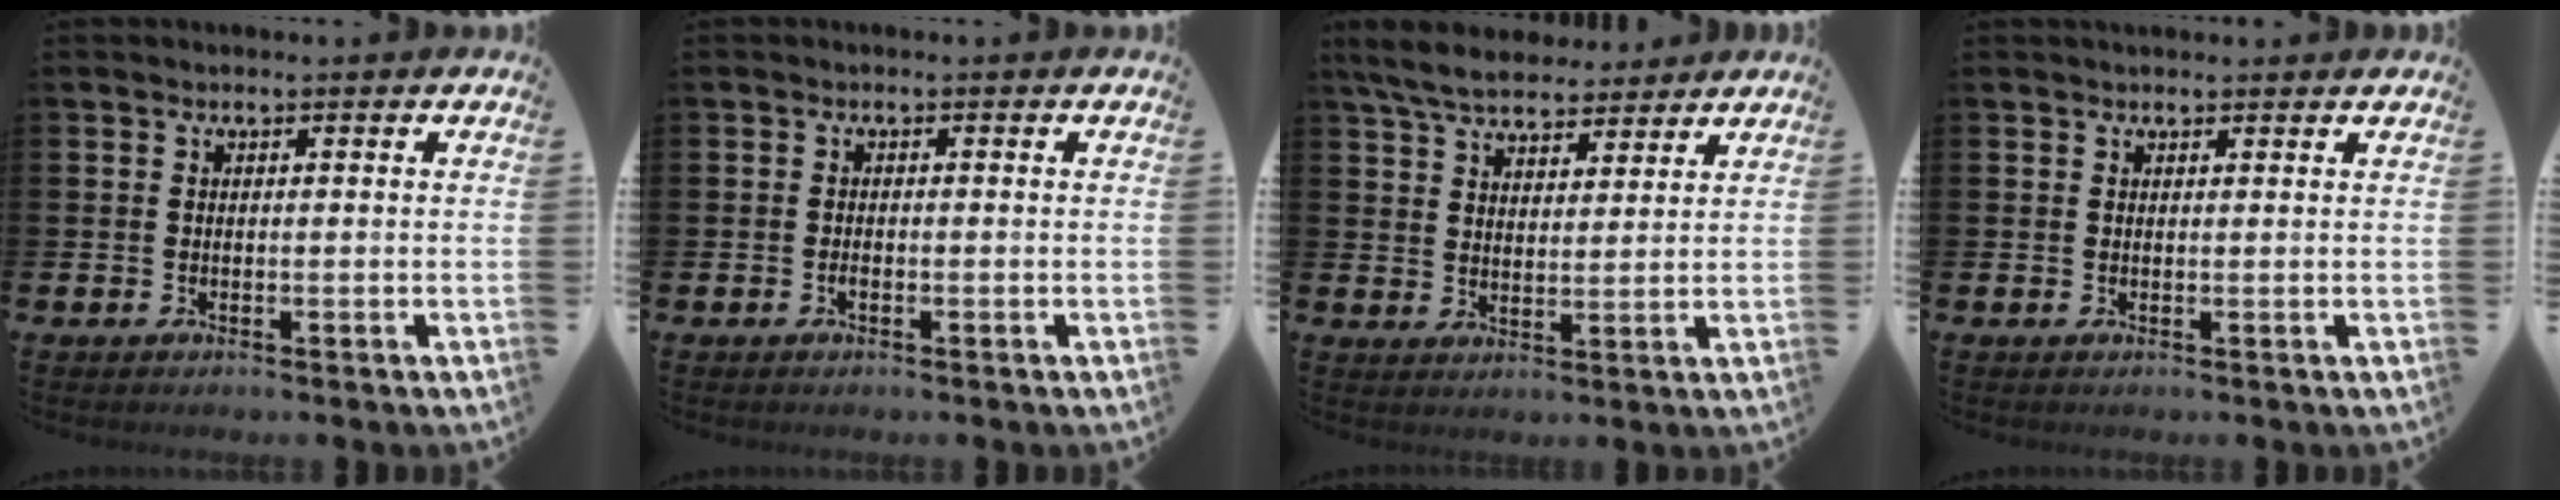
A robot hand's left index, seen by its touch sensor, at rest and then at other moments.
{"total": 0.8, "force": [-0.4, 0.4, 0.6], "torque": [-0.018, 0.000, -0.006]}
{"total": 6.7, "force": [6.2, 1.9, 1.7], "torque": [-0.059, -0.018, 0.114]}
{"total": 0.8, "force": [0.7, 0.2, 0.2], "torque": [0.005, -0.001, 0.011]}